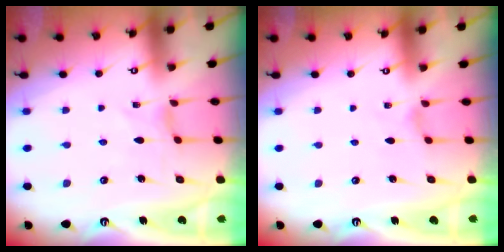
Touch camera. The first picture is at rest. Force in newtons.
{"total": 0.0}